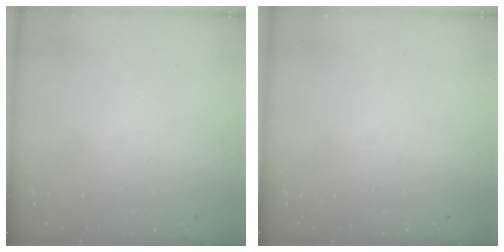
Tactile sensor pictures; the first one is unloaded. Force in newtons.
{"total": 0.0}